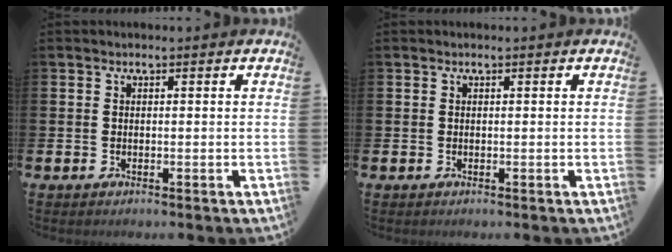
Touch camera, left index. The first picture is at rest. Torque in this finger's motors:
{"motor_torque": [-0.09, 0.09, 0.00, 0.00]}